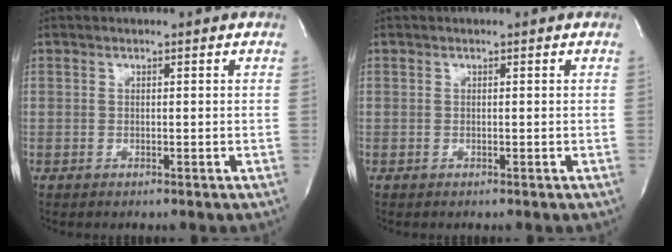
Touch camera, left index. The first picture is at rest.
{"total": 0.0}